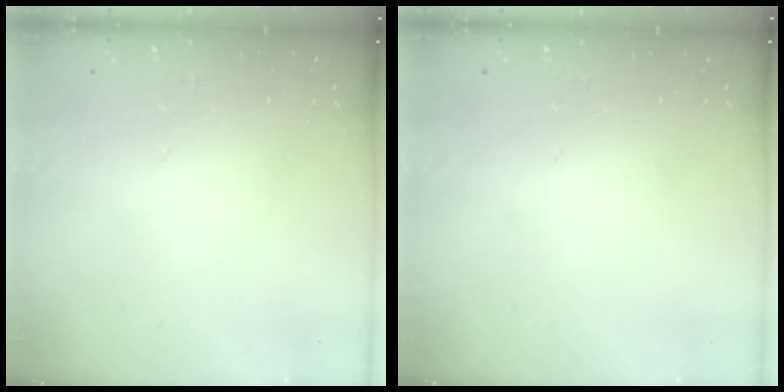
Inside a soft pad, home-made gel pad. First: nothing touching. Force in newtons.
{"total": 0.0}